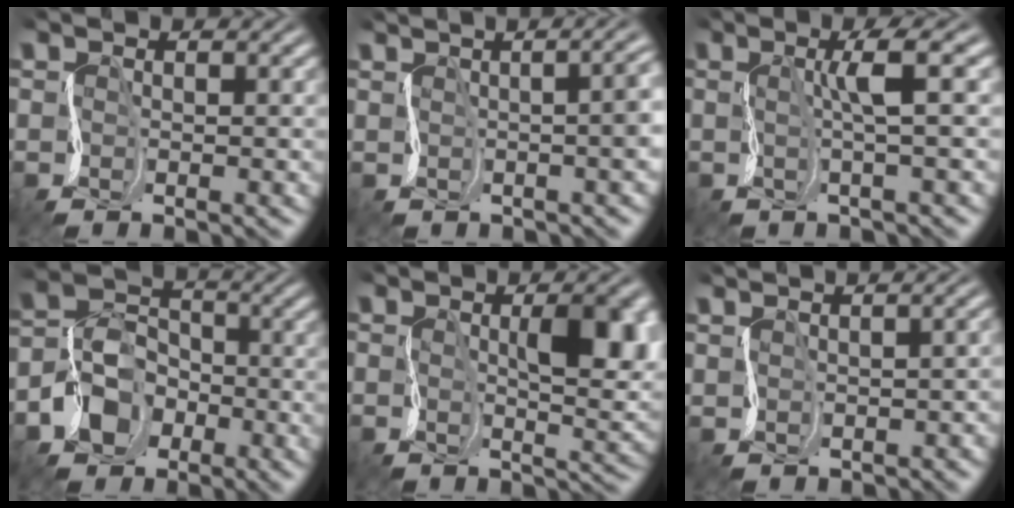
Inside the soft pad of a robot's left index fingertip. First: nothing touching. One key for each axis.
{"total": 7.8, "fx": 0.9, "fy": 3.8, "fz": 6.7, "tx": -0.021, "ty": 0.029, "tz": -0.002}
{"total": 2.5, "fx": 1.0, "fy": -0.2, "fz": 2.3, "tx": -0.041, "ty": 0.015, "tz": 0.011}
{"total": 4.1, "fx": -2.2, "fy": 3.4, "fz": 0.8, "tx": -0.025, "ty": 0.017, "tz": -0.054}
{"total": 5.5, "fx": 1.2, "fy": 2.0, "fz": 5.0, "tx": -0.086, "ty": 0.008, "tz": 0.019}
{"total": 2.4, "fx": -0.6, "fy": 1.5, "fz": 1.7, "tx": 0.007, "ty": 0.018, "tz": -0.009}